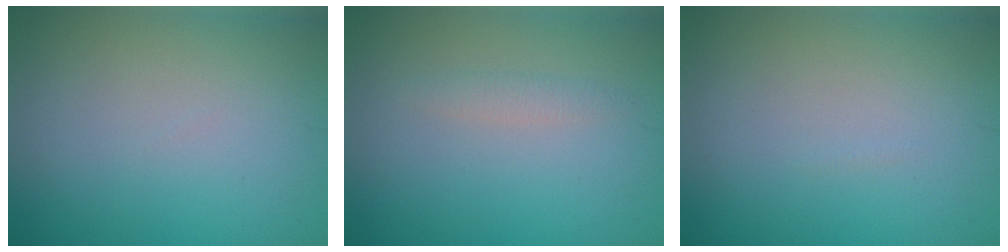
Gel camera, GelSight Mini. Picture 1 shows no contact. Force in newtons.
{"total": 1.1, "press": 1.1, "slide": 0.1}
{"total": 0.0}